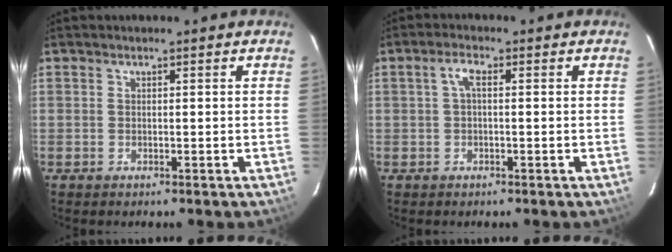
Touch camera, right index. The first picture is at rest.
{"total": 2.2, "force": [0.1, 0.8, 2.1], "torque": [-0.043, 0.009, 0.003]}